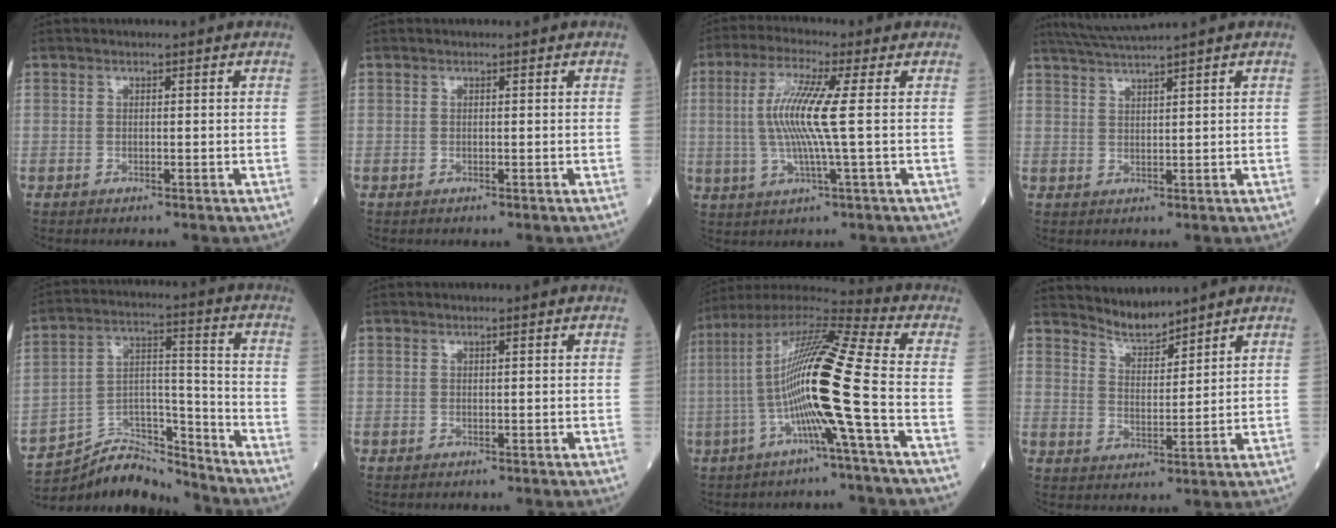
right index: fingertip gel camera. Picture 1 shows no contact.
{"total": 0.0}
{"total": 9.4, "force": [0.7, -0.6, 9.4], "torque": [-0.202, 0.002, 0.012]}
{"total": 4.7, "force": [4.2, -1.6, 1.6], "torque": [-0.035, 0.005, 0.084]}
{"total": 11.9, "force": [-11.8, 1.4, 0.8], "torque": [-0.012, 0.042, -0.208]}
{"total": 0.0}
{"total": 16.6, "force": [-3.1, -1.2, 16.3], "torque": [-0.309, 0.011, -0.070]}
{"total": 4.6, "force": [4.6, 0.1, 0.1], "torque": [-0.008, -0.002, 0.094]}